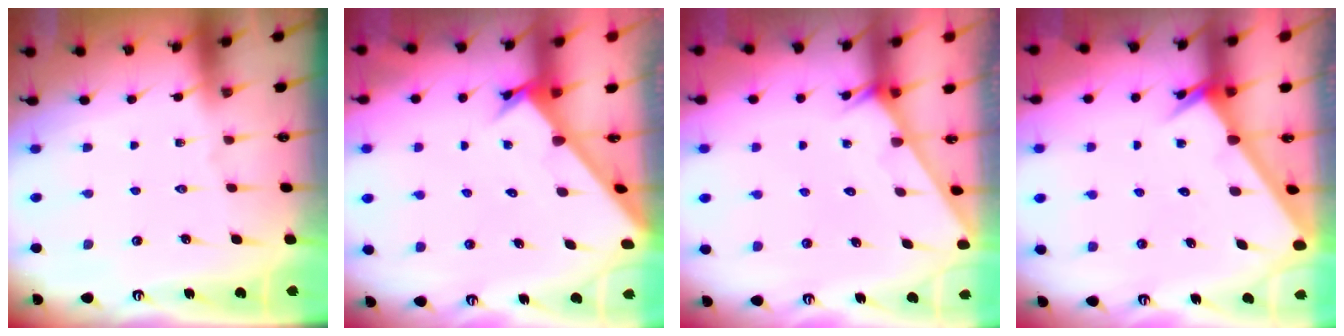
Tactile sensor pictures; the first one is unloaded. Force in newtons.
{"total": 2.6, "press": 2.6, "slide": 0.2}
{"total": 1.8, "press": 1.8, "slide": 0.1}
{"total": 2.5, "press": 2.5, "slide": 0.1}